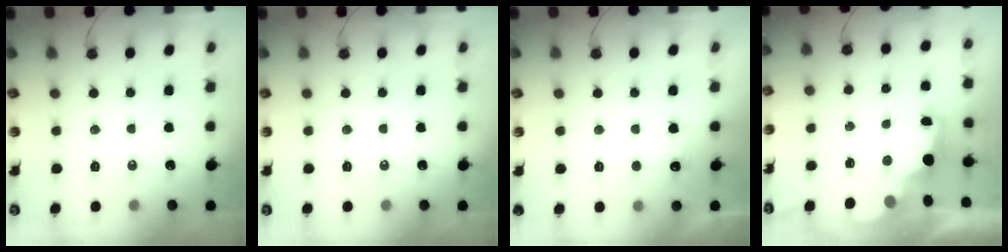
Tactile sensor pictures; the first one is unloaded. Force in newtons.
{"total": 0.0}
{"total": 4.8, "press": 4.7, "slide": 1.1}
{"total": 2.9, "press": 2.9, "slide": 0.6}